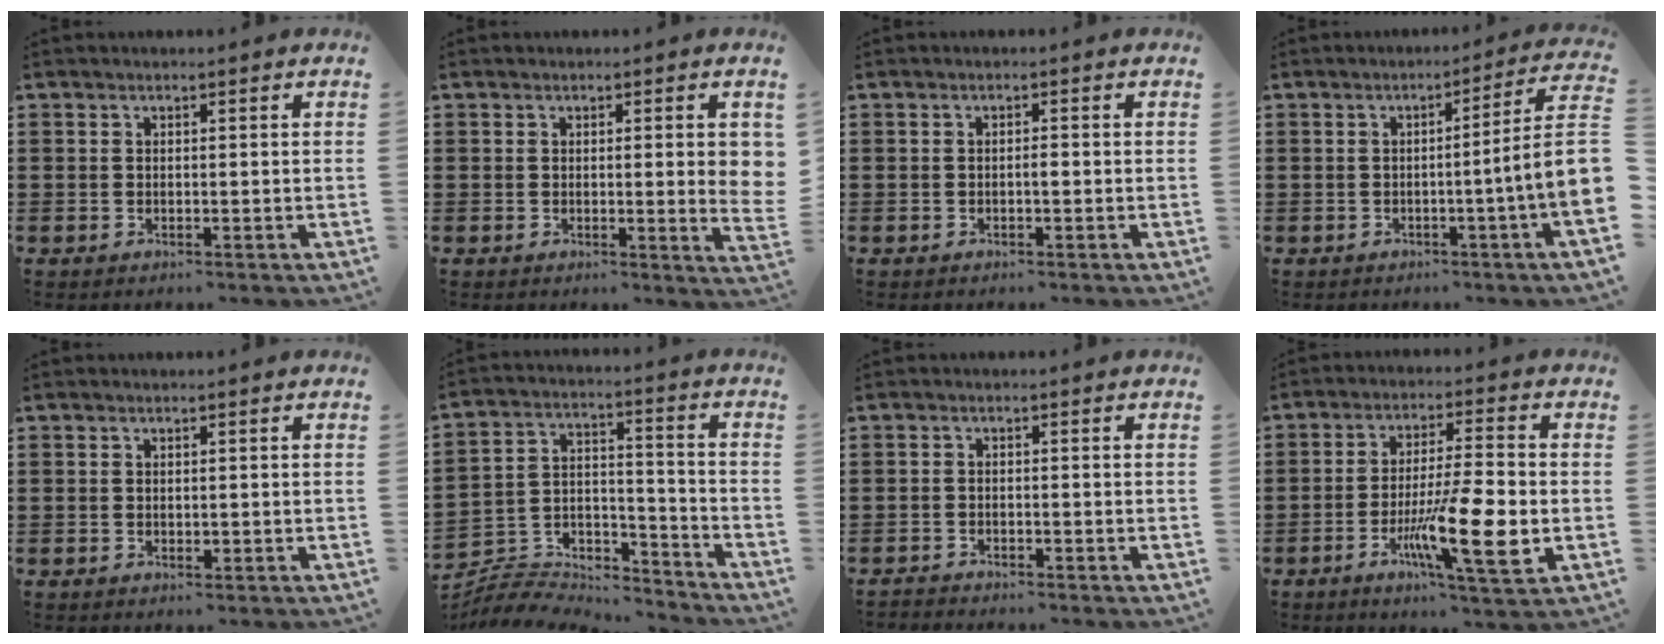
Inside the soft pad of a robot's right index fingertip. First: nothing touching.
{"total": 4.0, "force": [0.4, 0.4, 3.9], "torque": [-0.063, -0.004, 0.005]}
{"total": 1.0, "force": [-0.4, 0.2, 0.9], "torque": [-0.019, -0.002, -0.006]}
{"total": 7.9, "force": [-0.9, -0.5, 7.8], "torque": [-0.125, -0.029, -0.021]}
{"total": 0.9, "force": [0.0, 0.5, 0.7], "torque": [-0.012, 0.002, -0.001]}
{"total": 6.8, "force": [-6.3, 1.9, 1.4], "torque": [-0.038, 0.005, -0.129]}
{"total": 1.4, "force": [-1.3, 0.1, -0.1], "torque": [-0.002, 0.004, -0.030]}
{"total": 12.5, "force": [-3.5, 1.9, 11.8], "torque": [-0.218, -0.010, -0.063]}